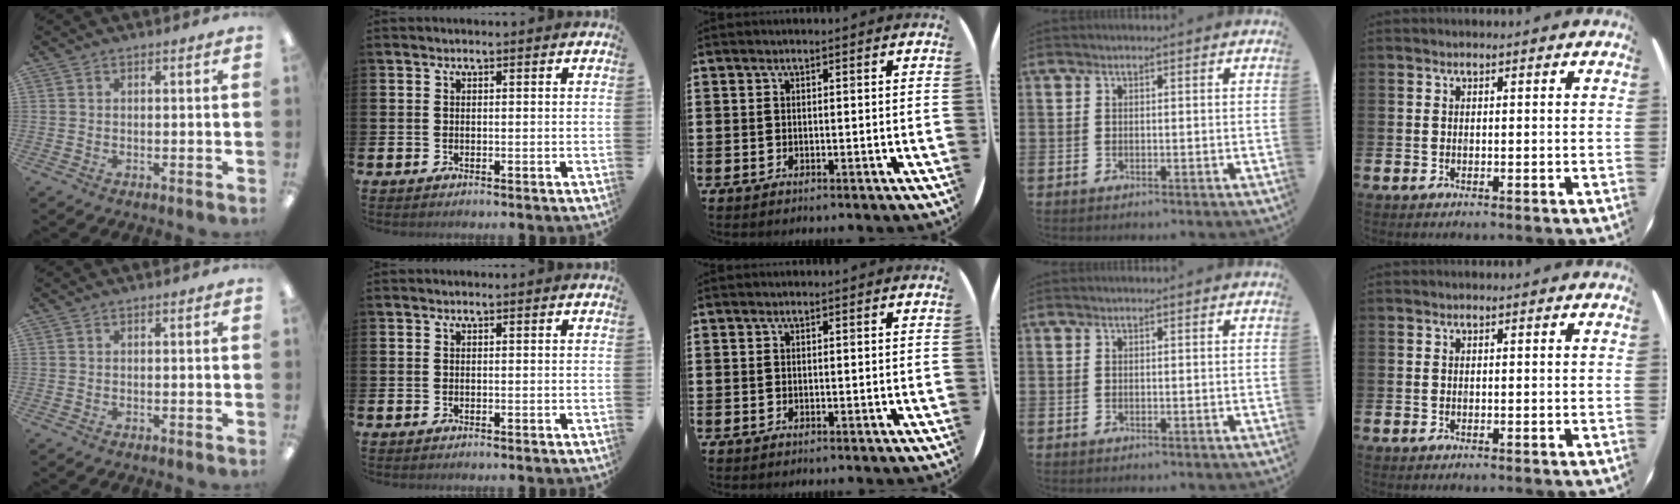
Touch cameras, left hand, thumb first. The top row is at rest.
{}